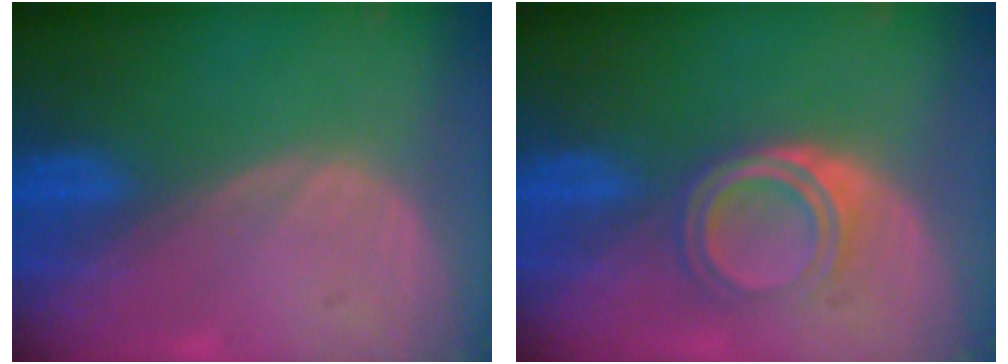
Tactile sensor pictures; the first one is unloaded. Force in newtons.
{"total": 5.3, "press": 4.5, "slide": 2.8}